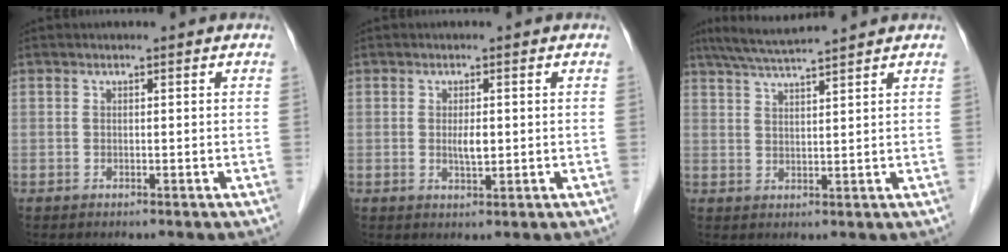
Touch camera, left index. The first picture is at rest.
{"total": 1.8, "force": [0.1, 0.6, 1.6], "torque": [-0.030, -0.002, 0.003]}
{"total": 7.5, "force": [6.6, -0.8, 3.4], "torque": [-0.064, 0.022, 0.113]}